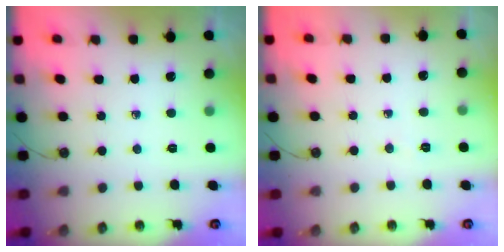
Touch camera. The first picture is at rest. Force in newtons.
{"total": 14.0, "press": 3.7, "slide": 13.5}